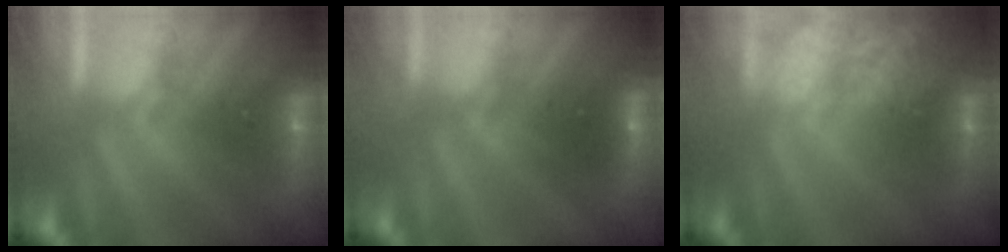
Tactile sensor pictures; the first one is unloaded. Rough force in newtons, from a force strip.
{"total": 2.8}
{"total": 2.1}